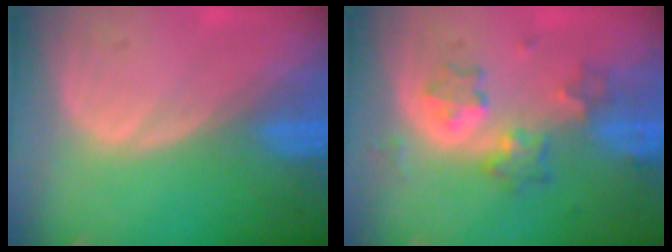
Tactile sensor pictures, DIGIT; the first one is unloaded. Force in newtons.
{"total": 5.7, "press": 5.7, "slide": 0.6}